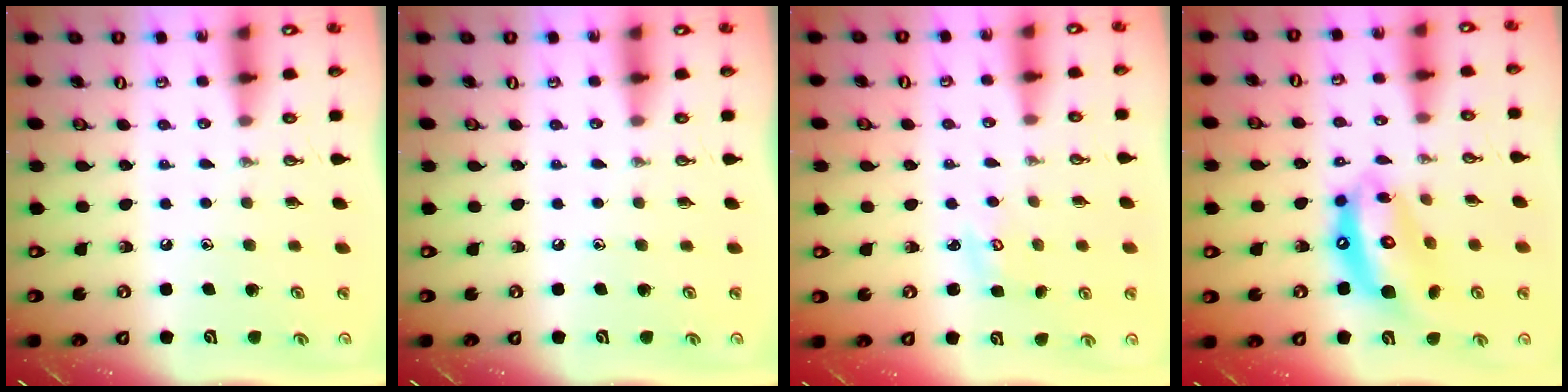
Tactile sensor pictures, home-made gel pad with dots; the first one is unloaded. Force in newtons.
{"total": 0.0}
{"total": 2.0, "press": 2.0, "slide": 0.1}
{"total": 14.1, "press": 14.1, "slide": 1.4}